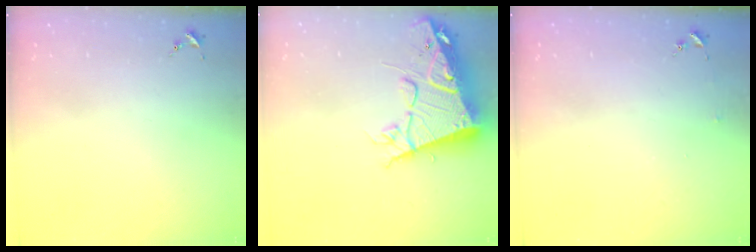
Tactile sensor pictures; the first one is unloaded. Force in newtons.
{"total": 18.3, "press": 18.1, "slide": 2.1}
{"total": 2.5, "press": 2.5, "slide": 0.2}